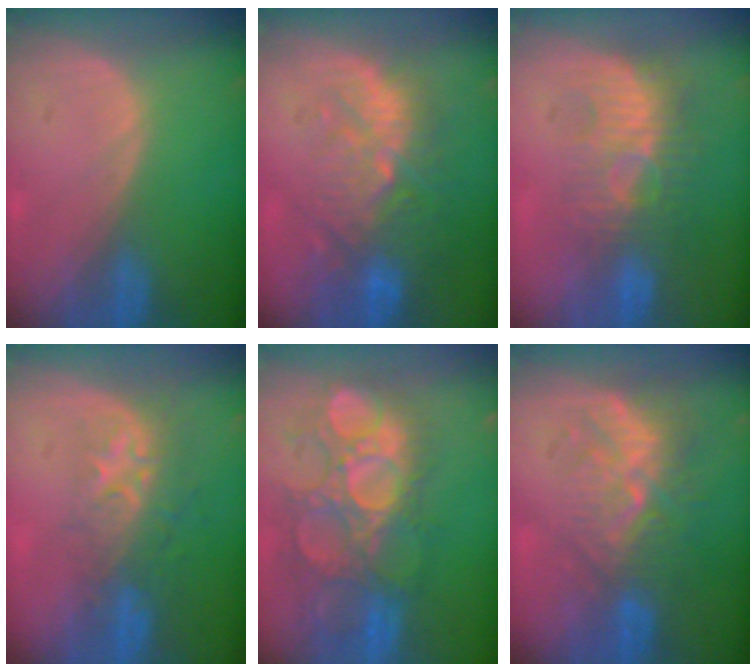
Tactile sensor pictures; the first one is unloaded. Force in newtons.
{"total": 11.1, "press": 9.7, "slide": 5.4}
{"total": 8.7, "press": 8.2, "slide": 2.8}
{"total": 8.8, "press": 7.2, "slide": 5.1}
{"total": 11.8, "press": 11.2, "slide": 3.7}
{"total": 9.6, "press": 8.6, "slide": 4.1}